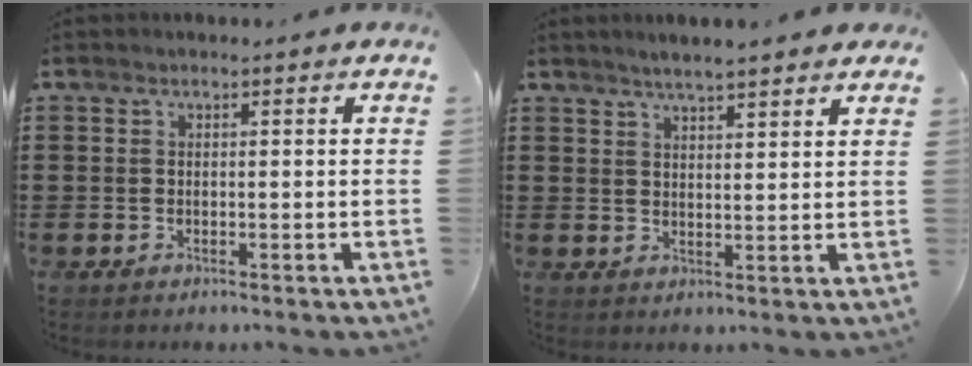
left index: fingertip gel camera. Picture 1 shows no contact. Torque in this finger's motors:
{"motor_torque": [1.10, -1.04, 0.56, 0.13]}